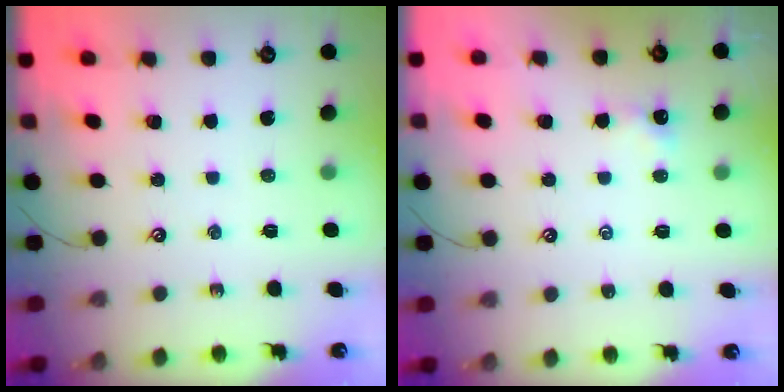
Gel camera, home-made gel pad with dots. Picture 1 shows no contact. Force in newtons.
{"total": 0.6, "press": 0.5, "slide": 0.3}